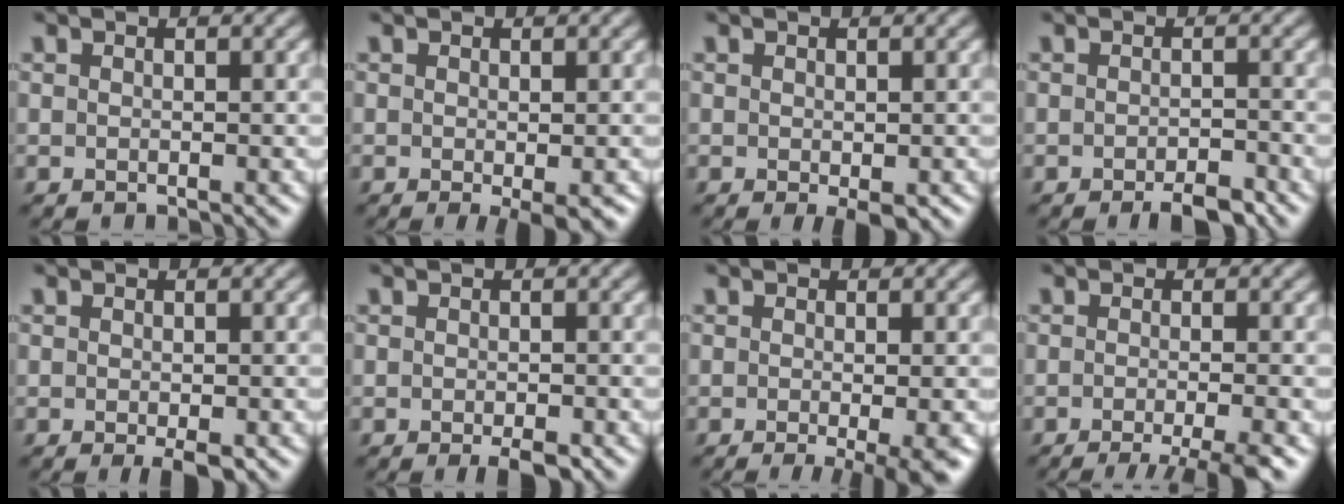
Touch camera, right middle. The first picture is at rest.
{"total": 2.0, "force": [-0.7, 0.2, 1.9], "torque": [-0.030, -0.007, -0.010]}
{"total": 1.7, "force": [-0.7, 0.6, 1.5], "torque": [-0.022, -0.007, -0.006]}
{"total": 2.9, "force": [-2.1, 0.9, 1.8], "torque": [-0.024, 0.002, -0.031]}
{"total": 1.8, "force": [-0.8, 0.4, 1.5], "torque": [-0.026, -0.006, -0.012]}
{"total": 2.0, "force": [-1.2, 0.6, 1.5], "torque": [-0.023, -0.003, -0.017]}
{"total": 4.6, "force": [-1.6, 1.1, 4.1], "torque": [-0.051, -0.012, -0.020]}
{"total": 5.1, "force": [-3.0, 1.0, 3.9], "torque": [-0.040, -0.004, -0.049]}